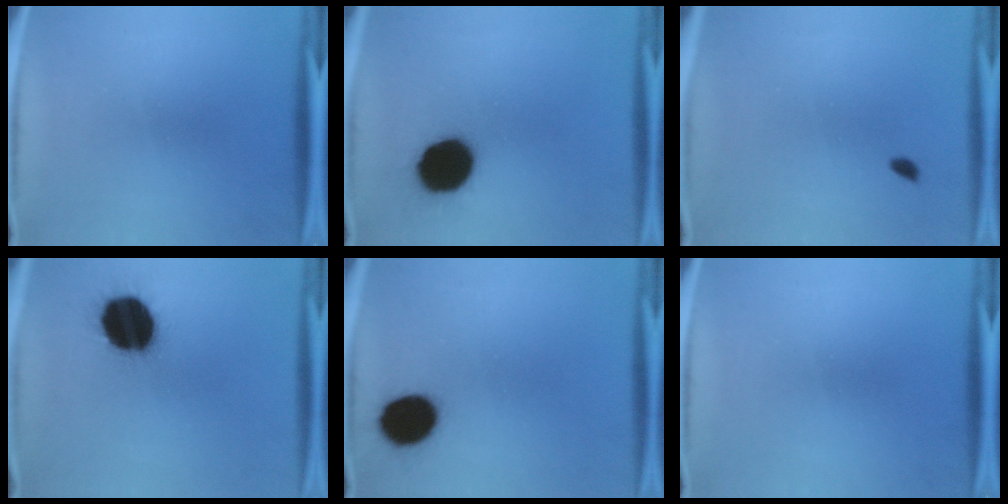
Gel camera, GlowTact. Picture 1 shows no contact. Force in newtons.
{"total": 15.0}
{"total": 0.9}
{"total": 18.7}
{"total": 11.2}
{"total": 0.0}